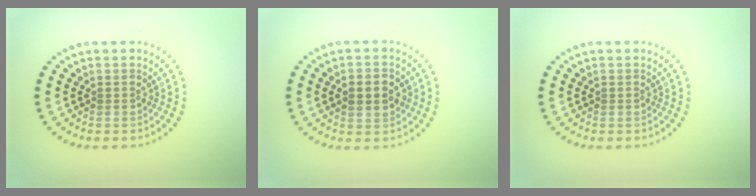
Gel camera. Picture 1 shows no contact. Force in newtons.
{"total": 3.6, "press": 3.6, "slide": 0.1}
{"total": 0.0}